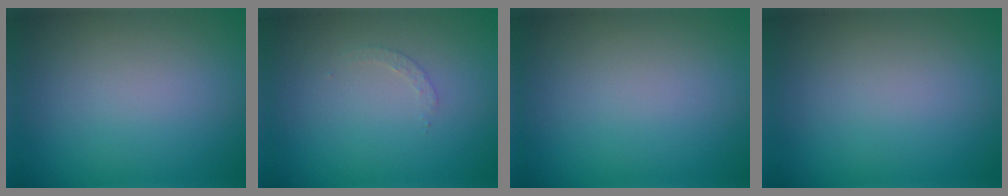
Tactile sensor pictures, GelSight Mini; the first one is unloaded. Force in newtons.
{"total": 1.1, "press": 1.1, "slide": 0.3}
{"total": 0.0}
{"total": 0.0}